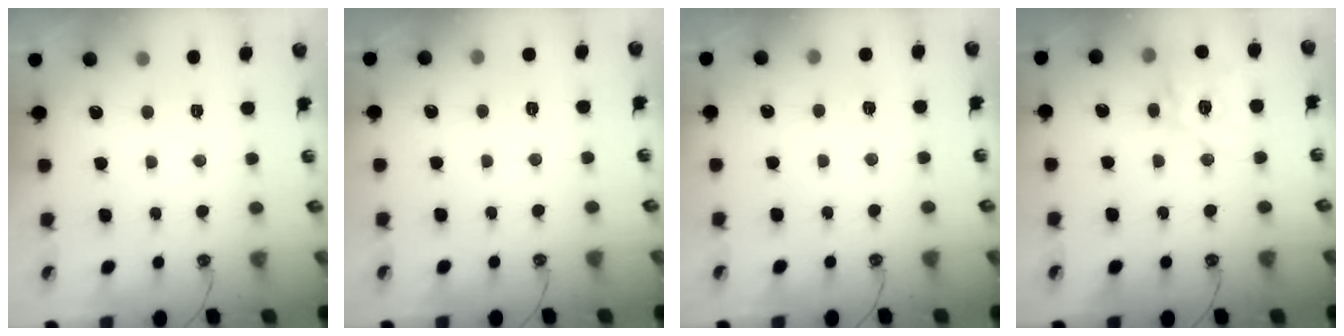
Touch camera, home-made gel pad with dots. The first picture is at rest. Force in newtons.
{"total": 2.7, "press": 2.7, "slide": 0.4}
{"total": 3.8, "press": 3.8, "slide": 0.5}
{"total": 14.7, "press": 14.6, "slide": 1.7}